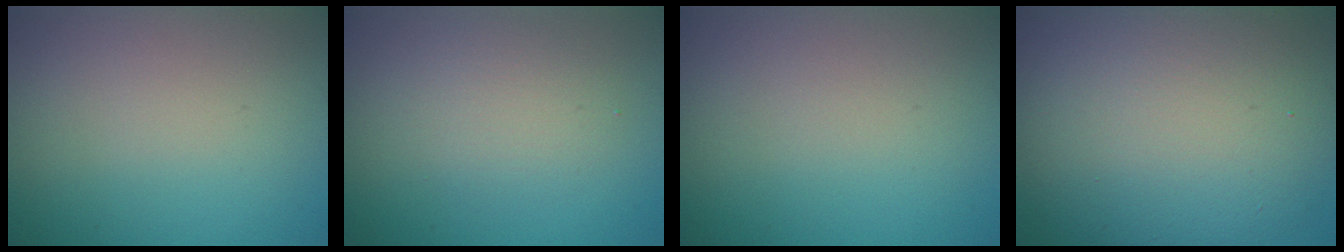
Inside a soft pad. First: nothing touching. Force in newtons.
{"total": 2.3, "press": 2.3, "slide": 0.1}
{"total": 0.0}
{"total": 12.9, "press": 12.9, "slide": 0.5}